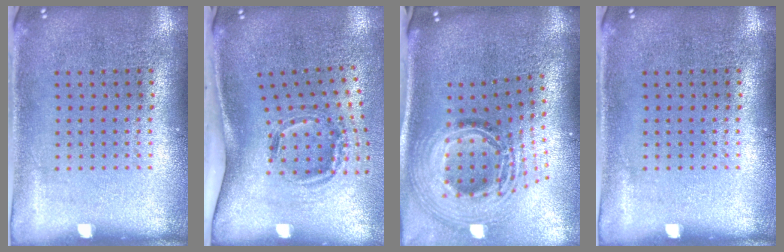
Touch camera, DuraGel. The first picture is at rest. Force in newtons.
{"total": 1.9, "press": 1.3, "slide": 1.5}
{"total": 2.6, "press": 1.8, "slide": 1.8}
{"total": 0.0}